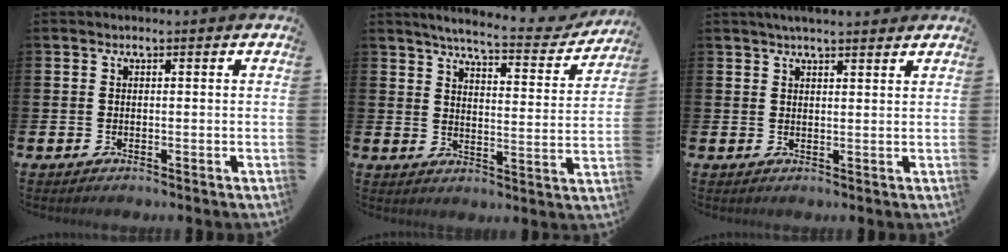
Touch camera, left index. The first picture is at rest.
{"total": 5.8, "force": [5.4, 0.5, 2.1], "torque": [-0.048, -0.043, 0.085]}
{"total": 2.9, "force": [2.8, 0.2, 0.9], "torque": [-0.020, -0.007, 0.050]}